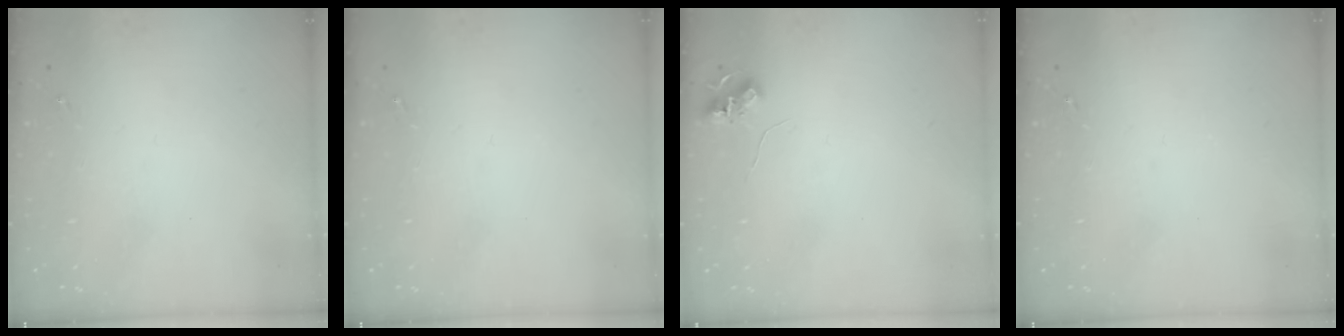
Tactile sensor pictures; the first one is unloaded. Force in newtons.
{"total": 0.0}
{"total": 5.6, "press": 5.5, "slide": 0.9}
{"total": 0.0}